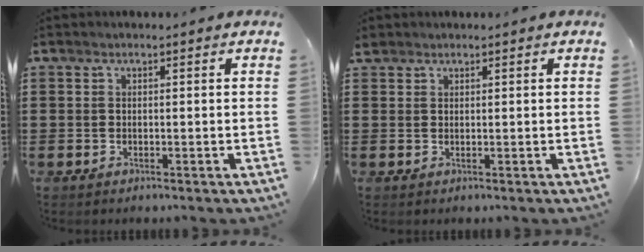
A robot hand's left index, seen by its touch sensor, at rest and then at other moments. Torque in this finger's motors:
{"motor_torque": [0.53, -0.08, 0.20, 0.03]}